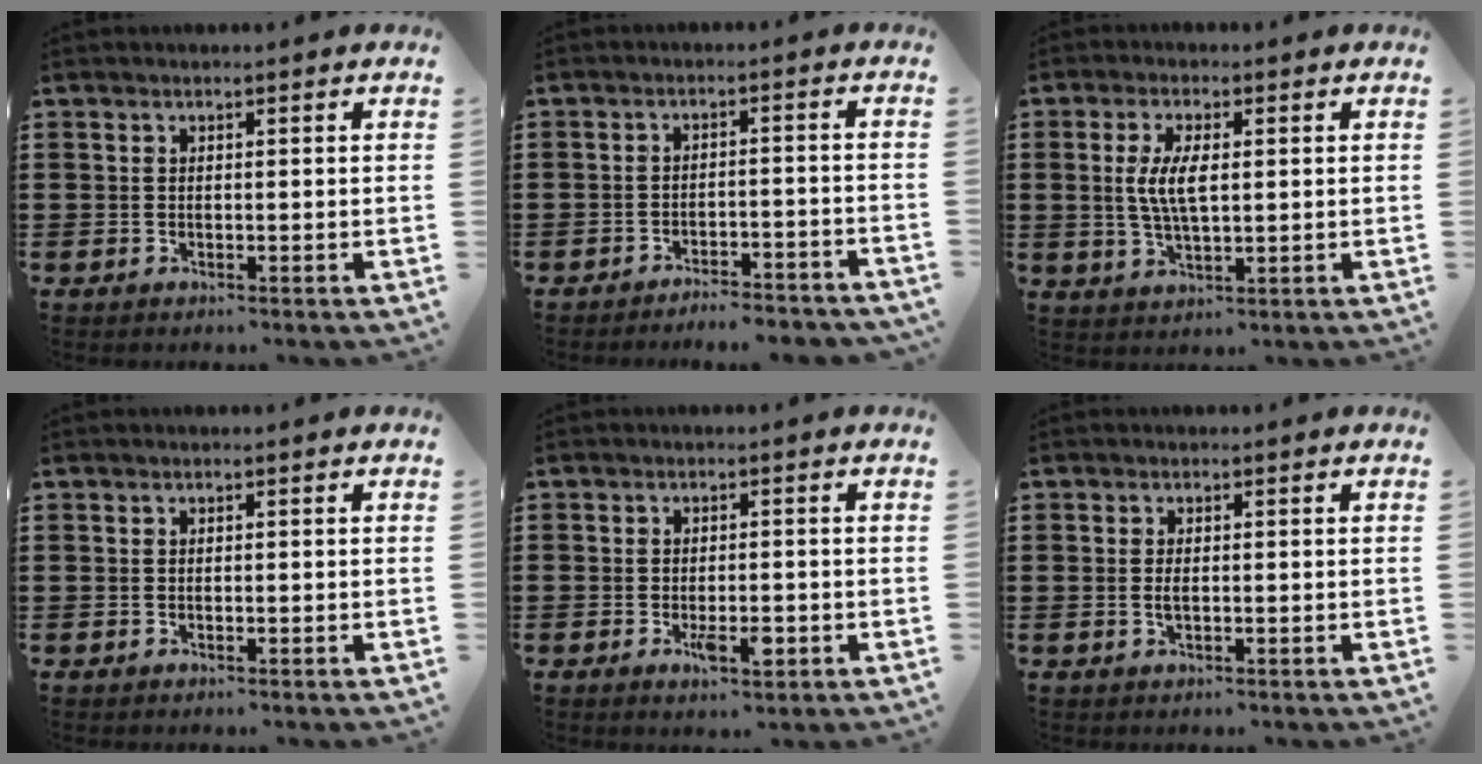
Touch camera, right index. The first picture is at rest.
{"total": 3.6, "force": [-3.5, -0.1, 0.6], "torque": [-0.013, 0.000, -0.074]}
{"total": 5.7, "force": [0.6, 2.4, 5.2], "torque": [-0.111, 0.007, 0.006]}
{"total": 0.0}
{"total": 4.4, "force": [-1.6, 1.8, 3.7], "torque": [-0.074, -0.001, -0.029]}
{"total": 1.6, "force": [-0.1, 0.6, 1.4], "torque": [-0.028, 0.001, -0.003]}